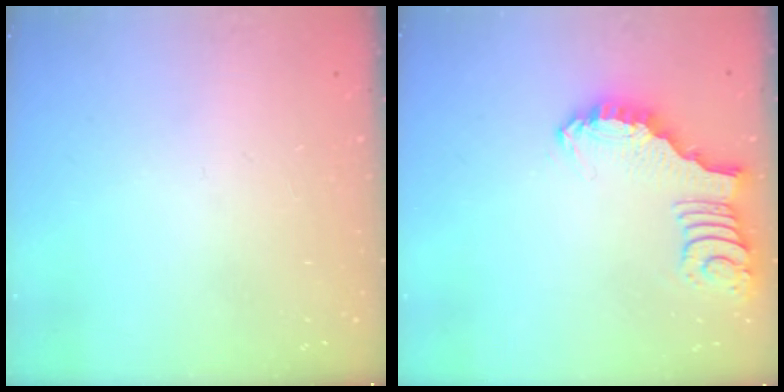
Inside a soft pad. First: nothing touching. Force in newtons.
{"total": 2.1, "press": 2.1, "slide": 0.4}